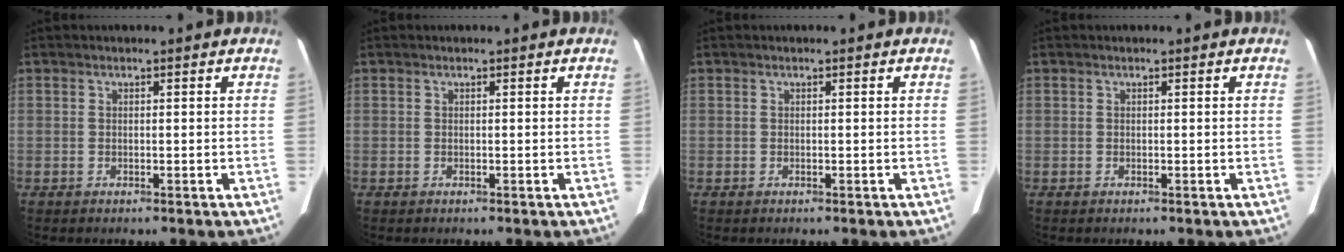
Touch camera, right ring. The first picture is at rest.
{"total": 0.0}
{"total": 0.0}
{"total": 0.0}